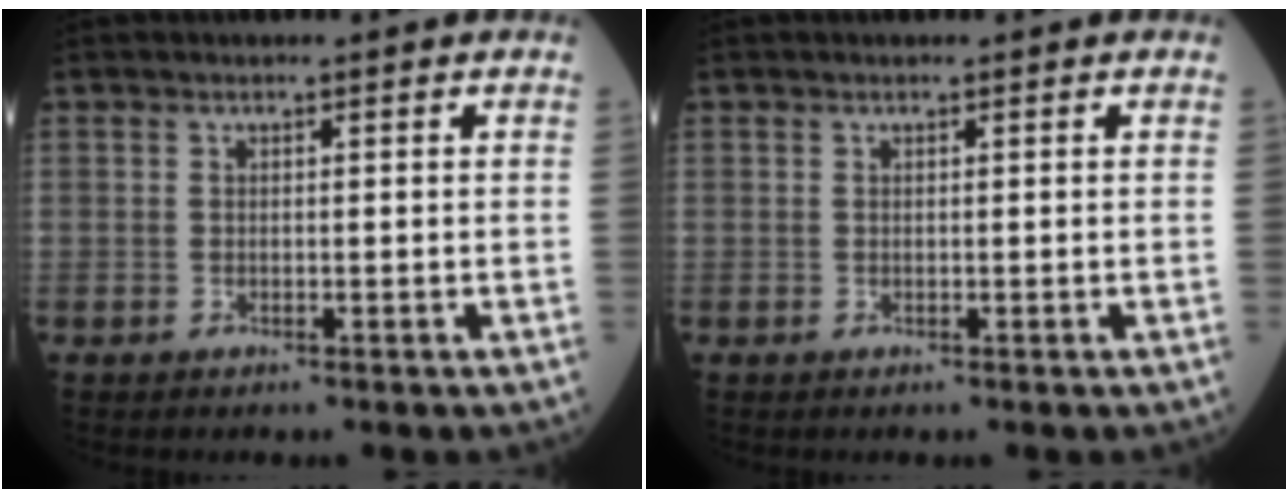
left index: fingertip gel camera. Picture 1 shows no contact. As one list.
[{"total": 0.0}]